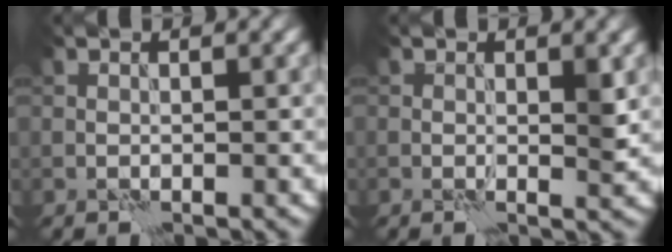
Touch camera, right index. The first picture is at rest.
{"total": 1.7, "force": [0.1, 0.6, 1.5], "torque": [-0.017, -0.004, -0.001]}